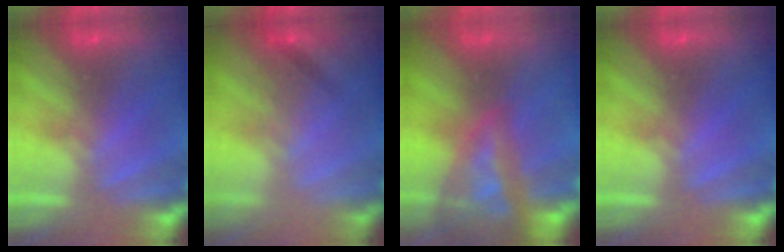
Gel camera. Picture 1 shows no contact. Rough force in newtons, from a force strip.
{"total": 2.8}
{"total": 12.7}
{"total": 0.0}